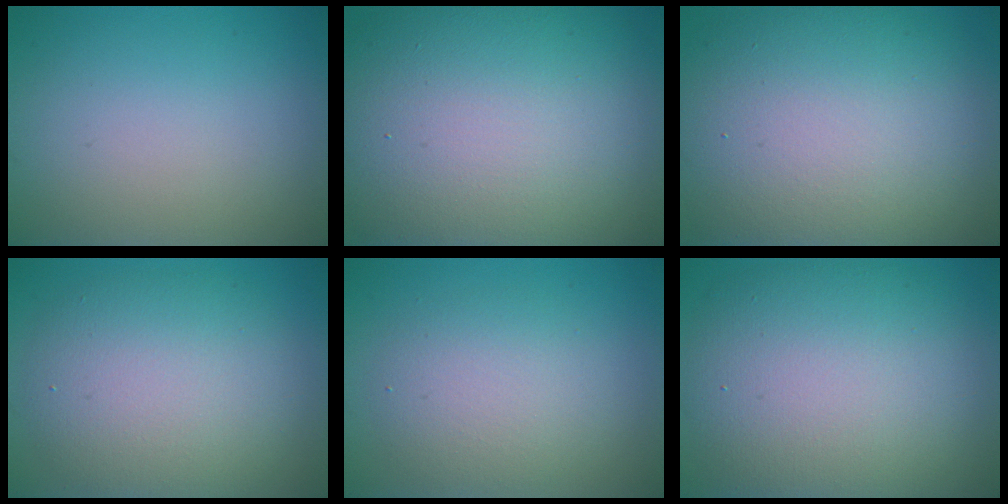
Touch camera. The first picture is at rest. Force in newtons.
{"total": 18.4, "press": 18.4, "slide": 0.8}
{"total": 15.1, "press": 15.1, "slide": 1.0}
{"total": 7.4, "press": 7.4, "slide": 0.6}
{"total": 3.9, "press": 3.9, "slide": 0.2}
{"total": 12.0, "press": 11.9, "slide": 0.6}